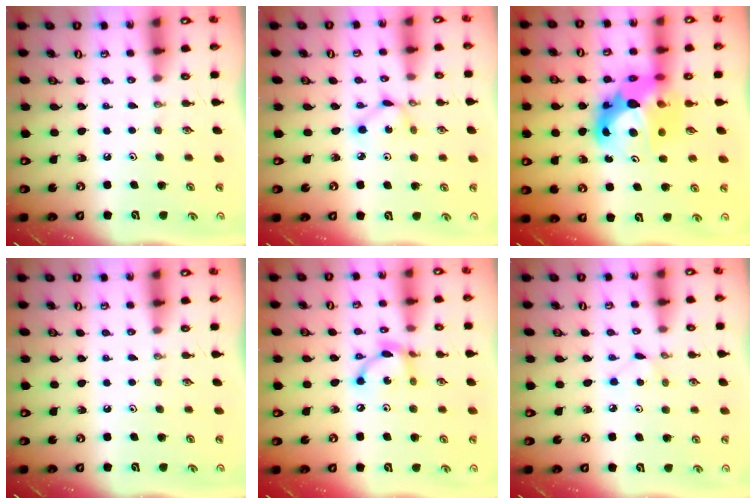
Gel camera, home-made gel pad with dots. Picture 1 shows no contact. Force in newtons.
{"total": 2.8, "press": 2.8, "slide": 0.1}
{"total": 13.9, "press": 13.8, "slide": 1.3}
{"total": 0.0}
{"total": 9.2, "press": 9.2, "slide": 0.3}
{"total": 2.5, "press": 2.5, "slide": 0.3}